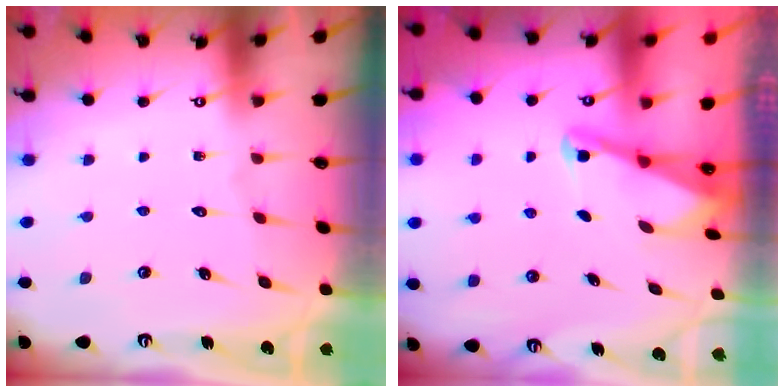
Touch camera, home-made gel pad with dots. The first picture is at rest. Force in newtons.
{"total": 2.1, "press": 2.0, "slide": 0.4}